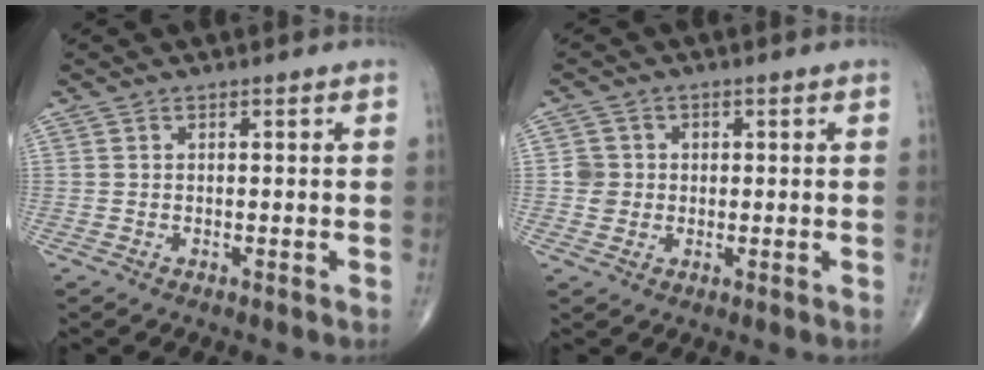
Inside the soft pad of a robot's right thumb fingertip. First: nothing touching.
{"total": 3.4, "force": [0.2, 3.4, 0.5], "torque": [0.017, 0.006, 0.003]}